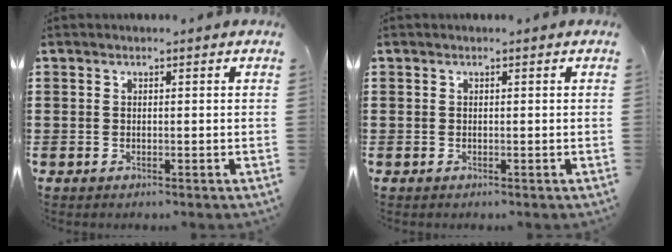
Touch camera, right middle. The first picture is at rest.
{"total": 0.0}